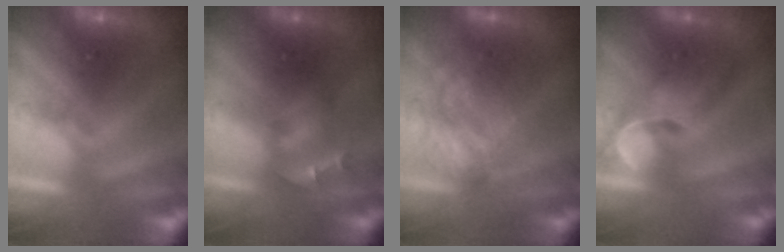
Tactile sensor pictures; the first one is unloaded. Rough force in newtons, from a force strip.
{"total": 2.4}
{"total": 2.1}
{"total": 4.7}